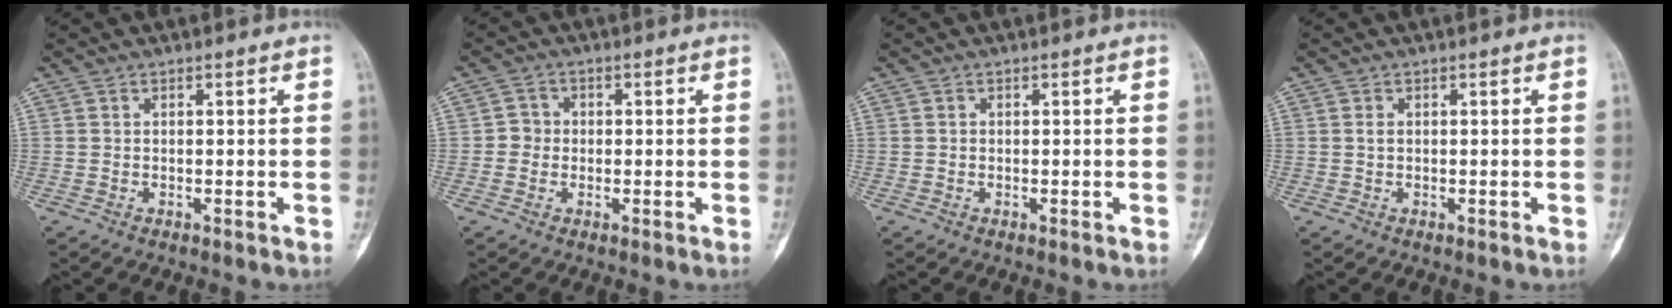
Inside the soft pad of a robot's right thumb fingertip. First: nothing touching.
{"total": 3.0, "force": [-0.3, 2.8, 0.9], "torque": [0.003, 0.009, -0.011]}
{"total": 0.0}
{"total": 0.8, "force": [0.1, 0.5, 0.6], "torque": [-0.008, 0.002, 0.001]}